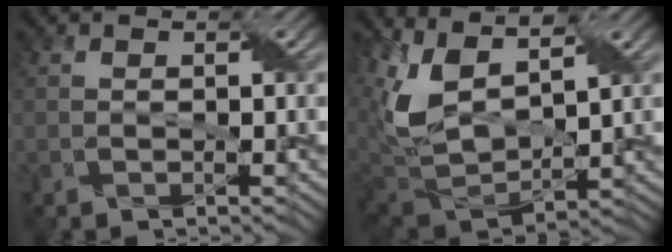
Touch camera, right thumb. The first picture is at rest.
{"total": 10.7, "force": [4.5, 5.5, 8.1], "torque": [-0.217, 0.005, 0.092]}